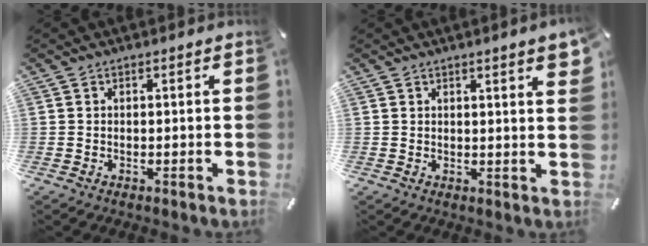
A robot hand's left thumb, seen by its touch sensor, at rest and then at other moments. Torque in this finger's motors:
{"motor_torque": [0.28, -0.23, 0.20, 0.20, 0.03]}